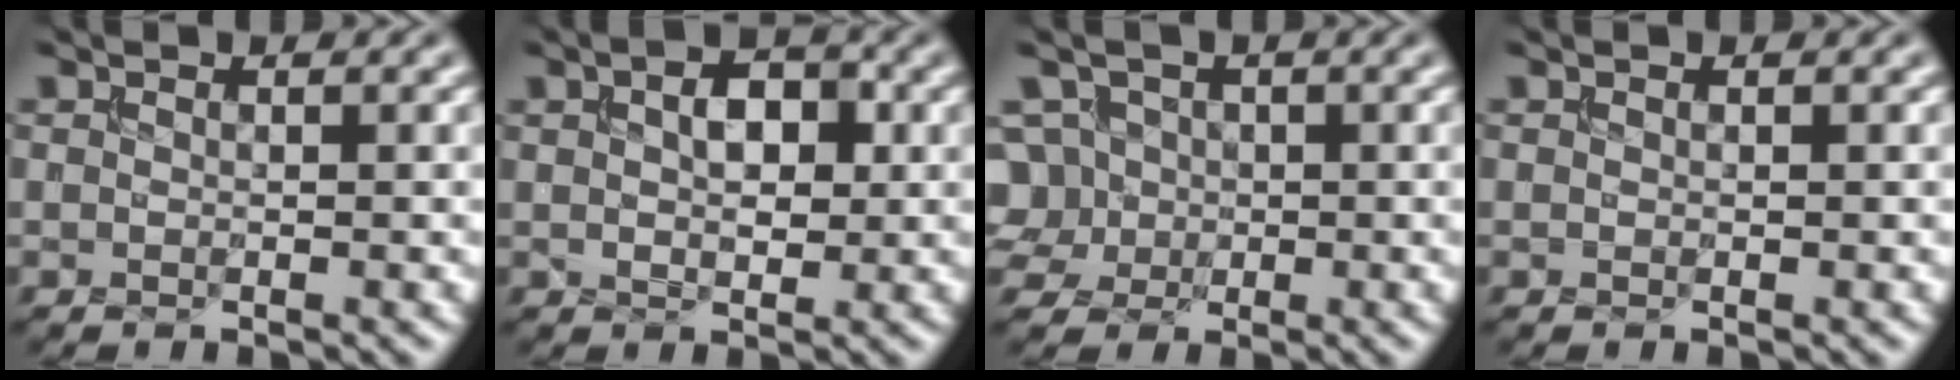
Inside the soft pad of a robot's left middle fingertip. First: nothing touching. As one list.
[{"total": 3.4, "force": [0.8, 2.1, 2.6], "torque": [-0.045, 0.004, 0.014]}, {"total": 4.9, "force": [0.3, 4.4, 2.2], "torque": [-0.041, 0.038, -0.012]}, {"total": 0.0}]